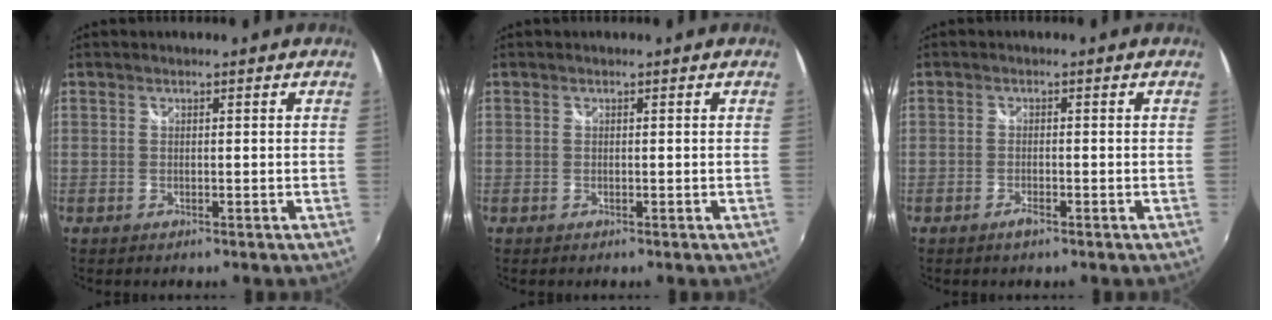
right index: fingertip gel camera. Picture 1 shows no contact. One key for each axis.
{"total": 0.0}
{"total": 1.7, "fx": -1.2, "fy": 0.4, "fz": 1.2, "tx": -0.028, "ty": -0.002, "tz": -0.023}